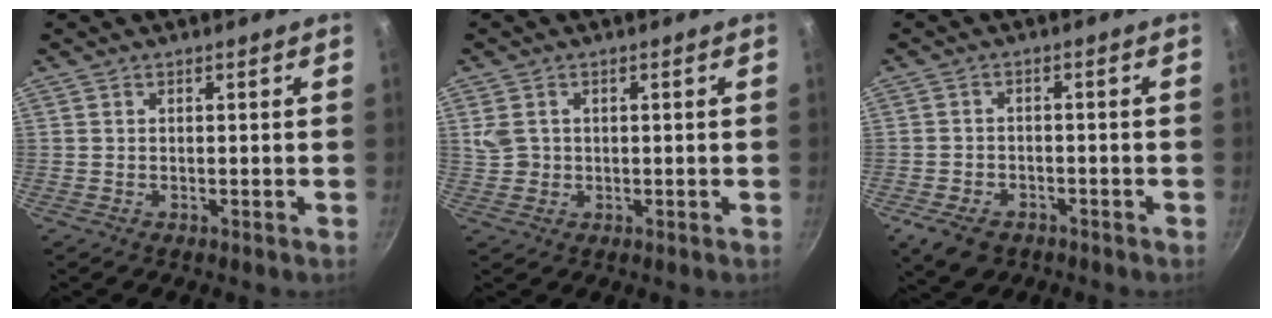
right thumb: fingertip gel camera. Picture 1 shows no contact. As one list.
[{"total": 3.0, "force": [0.6, 2.6, 1.5], "torque": [-0.022, 0.001, 0.016]}, {"total": 6.6, "force": [-3.8, 4.3, 3.2], "torque": [-0.058, 0.014, -0.058]}]